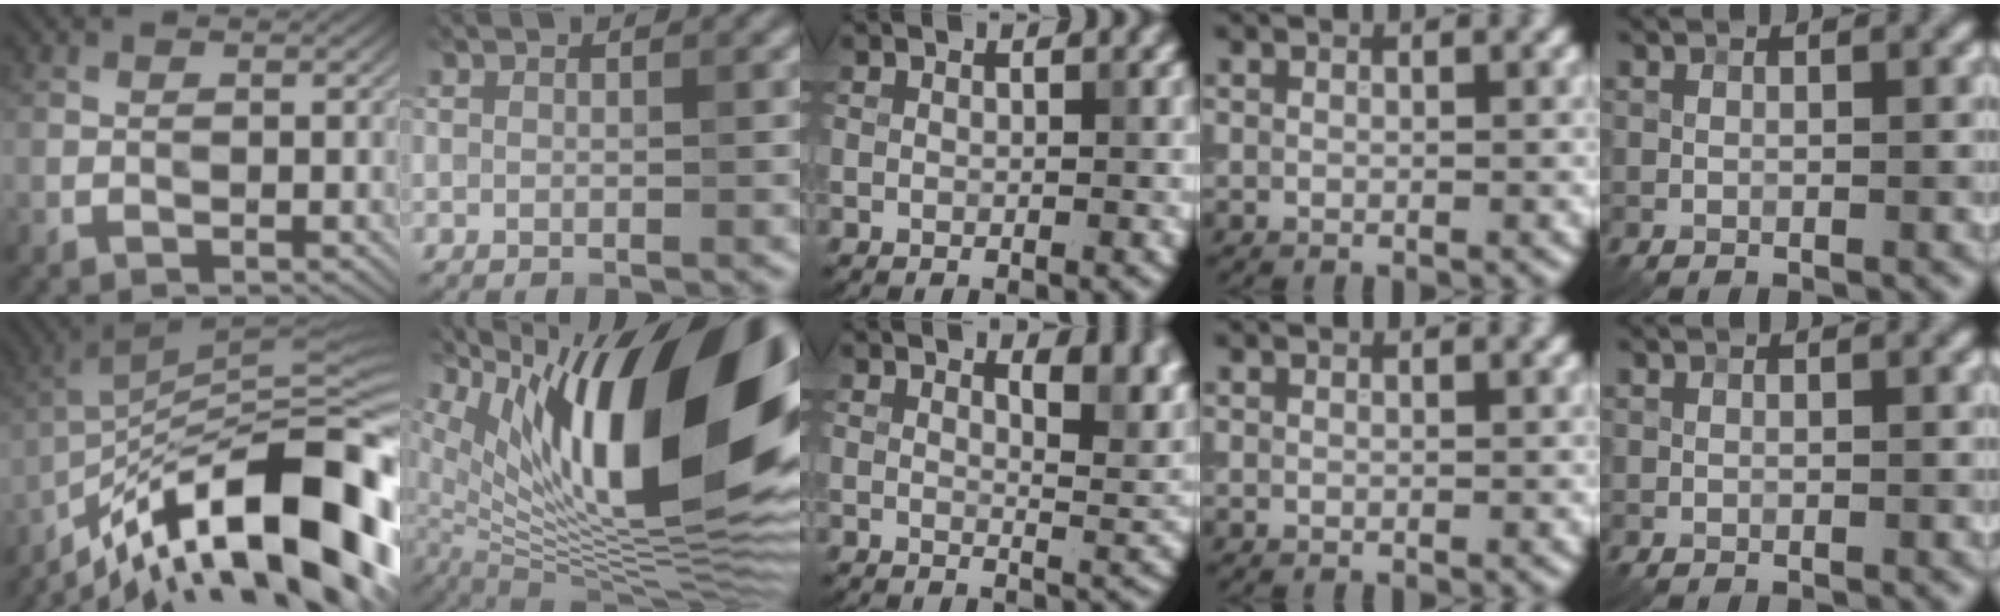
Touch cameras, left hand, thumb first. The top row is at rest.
{"thumb": {"total": 18.1, "force": [-11.0, 4.6, 13.7], "torque": [-0.209, 0.033, -0.194]}, "index": {"total": 19.3, "force": [6.9, 7.1, 16.5], "torque": [-0.262, 0.028, 0.113]}, "middle": {"total": 5.1, "force": [3.0, 2.0, 3.6], "torque": [-0.032, -0.001, 0.039]}}